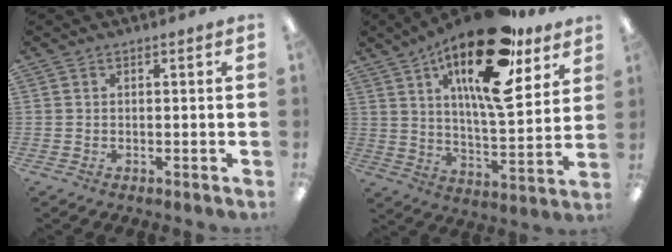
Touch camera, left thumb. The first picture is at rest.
{"total": 23.8, "force": [13.9, 8.3, 17.4], "torque": [-0.269, -0.075, 0.224]}